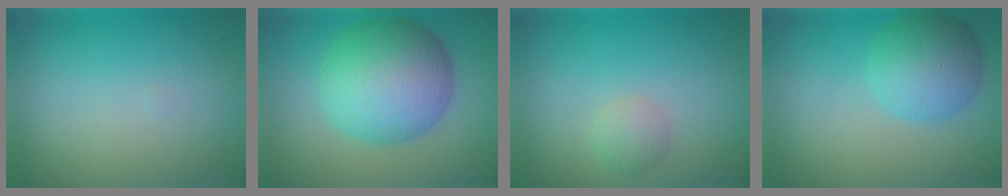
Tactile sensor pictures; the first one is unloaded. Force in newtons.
{"total": 10.0, "press": 10.0, "slide": 0.2}
{"total": 1.4, "press": 1.4, "slide": 0.1}
{"total": 5.2, "press": 5.2, "slide": 0.2}